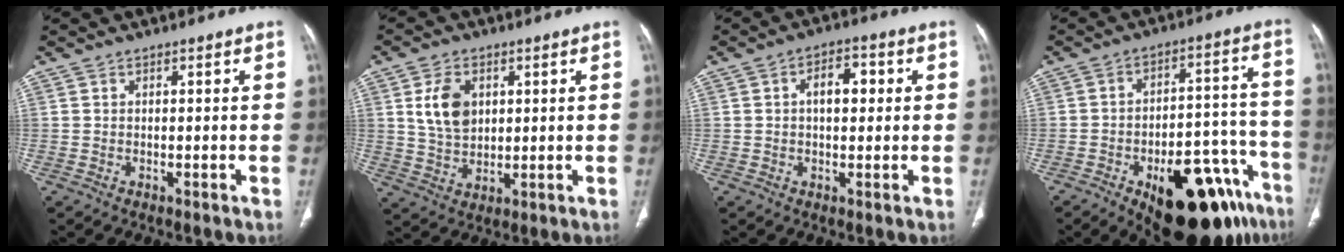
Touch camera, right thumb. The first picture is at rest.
{"total": 8.2, "force": [2.3, 5.6, 5.5], "torque": [-0.083, -0.013, 0.050]}
{"total": 5.8, "force": [0.9, 3.3, 4.6], "torque": [-0.054, 0.013, 0.009]}
{"total": 24.2, "force": [-13.5, 10.5, 17.1], "torque": [-0.152, 0.082, -0.183]}